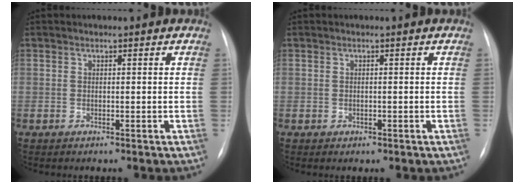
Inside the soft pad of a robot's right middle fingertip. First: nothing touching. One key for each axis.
{"total": 0.5, "fx": -0.1, "fy": 0.4, "fz": 0.3, "tx": -0.004, "ty": 0.001, "tz": 0.001}